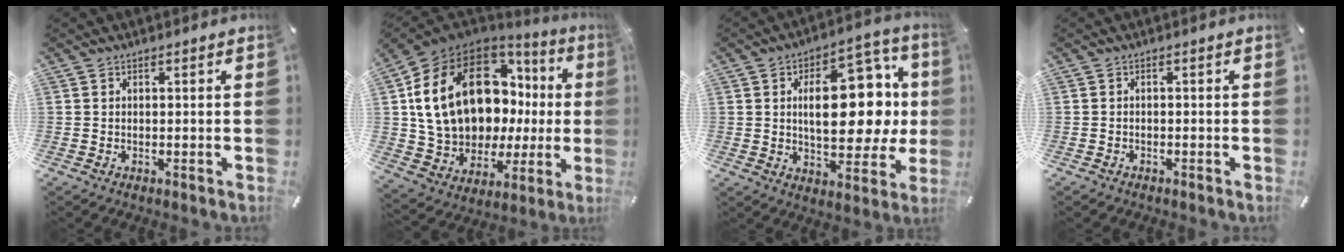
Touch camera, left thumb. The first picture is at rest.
{"total": 21.5, "force": [6.3, 14.7, 14.3], "torque": [-0.275, -0.041, 0.139]}
{"total": 22.4, "force": [3.9, 11.9, 18.6], "torque": [-0.250, -0.020, 0.062]}
{"total": 0.9, "force": [-0.7, 0.4, 0.3], "torque": [-0.007, 0.001, -0.016]}